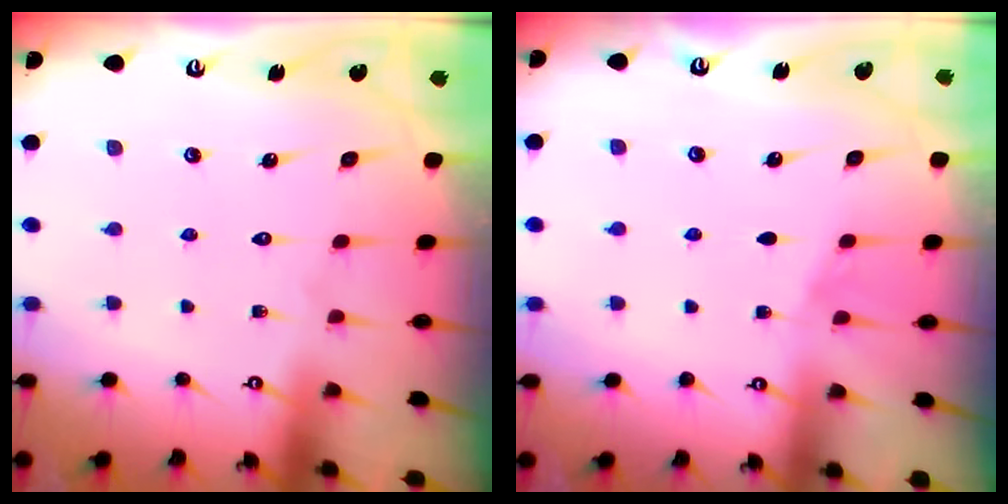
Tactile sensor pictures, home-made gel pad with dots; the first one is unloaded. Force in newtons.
{"total": 4.5, "press": 3.8, "slide": 2.4}